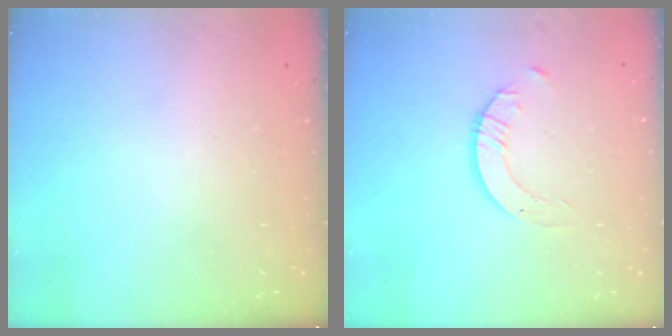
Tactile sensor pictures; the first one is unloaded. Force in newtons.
{"total": 2.3, "press": 2.3, "slide": 0.2}